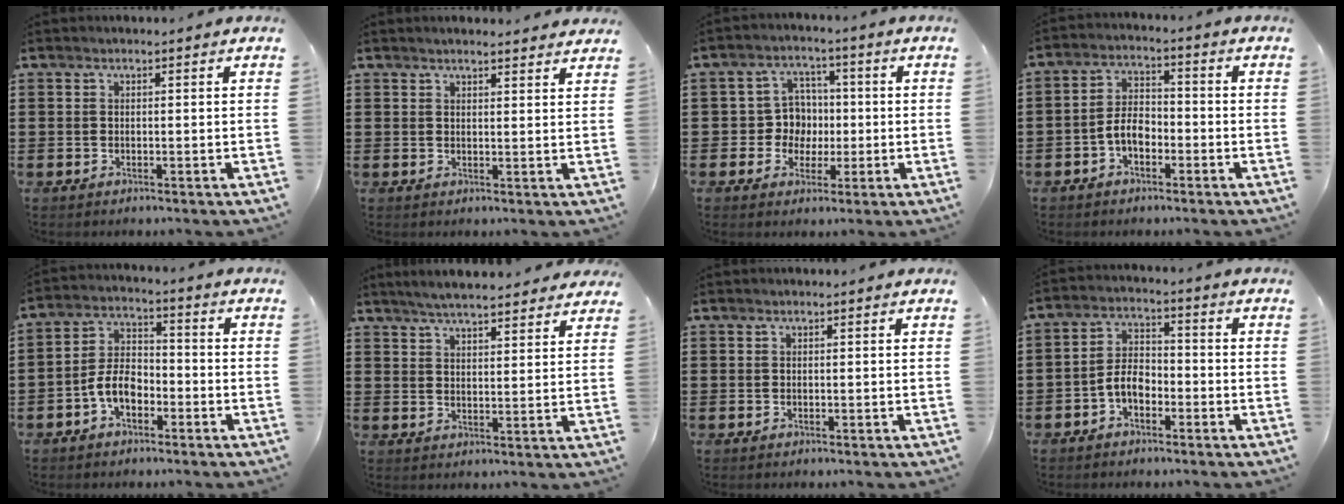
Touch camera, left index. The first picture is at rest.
{"total": 1.9, "force": [1.9, 0.0, 0.3], "torque": [-0.009, 0.001, 0.036]}
{"total": 6.1, "force": [0.0, 5.8, 2.0], "torque": [-0.059, 0.019, 0.001]}
{"total": 4.5, "force": [-2.1, 2.6, 3.1], "torque": [-0.068, 0.007, -0.045]}
{"total": 5.7, "force": [-2.9, 3.3, 3.7], "torque": [-0.092, 0.006, -0.062]}
{"total": 4.8, "force": [4.5, 0.3, 1.4], "torque": [-0.040, -0.012, 0.082]}
{"total": 0.0}
{"total": 4.7, "force": [-2.4, 2.7, 3.0], "torque": [-0.067, 0.010, -0.051]}